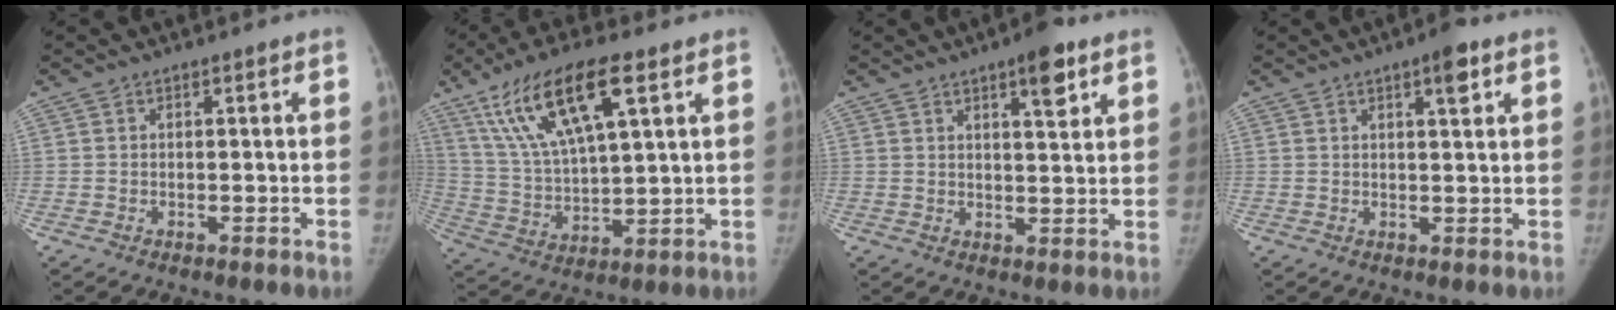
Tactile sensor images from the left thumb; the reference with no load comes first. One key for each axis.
{"total": 17.3, "fx": 8.7, "fy": 5.4, "fz": 14.0, "tx": -0.258, "ty": -0.015, "tz": 0.167}
{"total": 6.8, "fx": 3.9, "fy": 2.0, "fz": 5.2, "tx": -0.062, "ty": -0.018, "tz": 0.053}
{"total": 4.3, "fx": 2.3, "fy": 1.2, "fz": 3.4, "tx": -0.043, "ty": -0.008, "tz": 0.030}